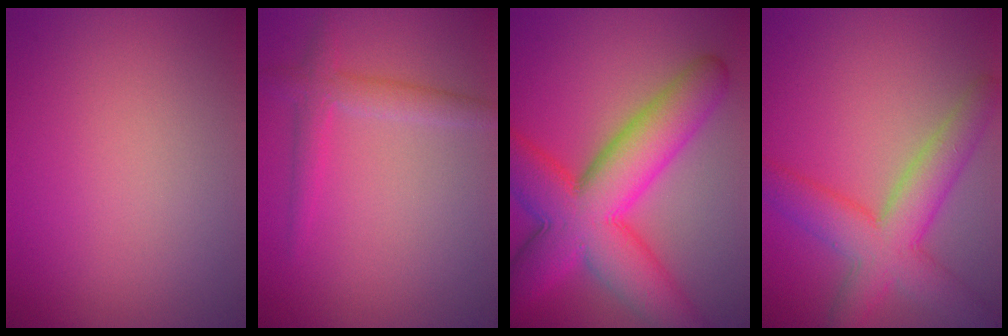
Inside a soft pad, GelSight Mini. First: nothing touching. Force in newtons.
{"total": 2.3, "press": 2.3, "slide": 0.0}
{"total": 11.8, "press": 11.8, "slide": 0.1}
{"total": 6.7, "press": 6.7, "slide": 0.1}